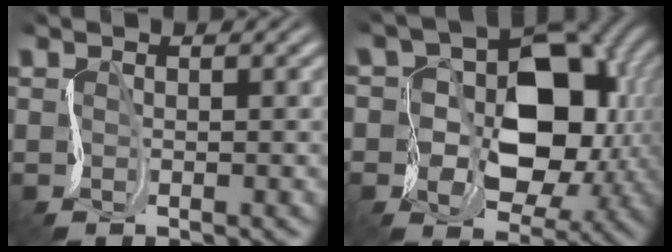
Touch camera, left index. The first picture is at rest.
{"total": 10.1, "force": [-0.1, 7.2, 7.1], "torque": [-0.101, 0.000, 0.007]}